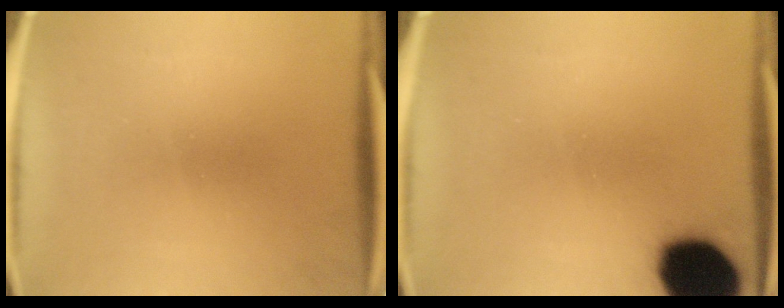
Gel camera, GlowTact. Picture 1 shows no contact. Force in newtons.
{"total": 18.9}